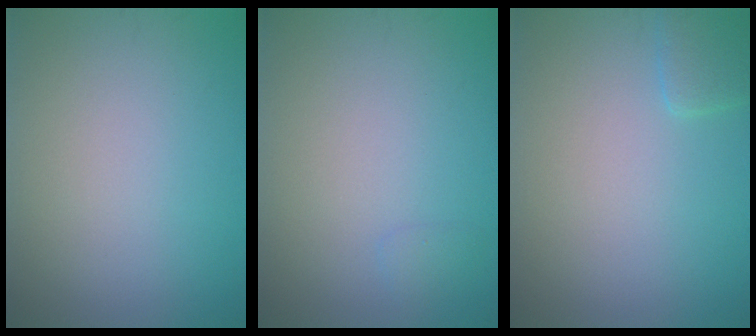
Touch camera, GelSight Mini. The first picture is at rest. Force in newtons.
{"total": 0.6, "press": 0.6, "slide": 0.1}
{"total": 1.6, "press": 1.6, "slide": 0.1}